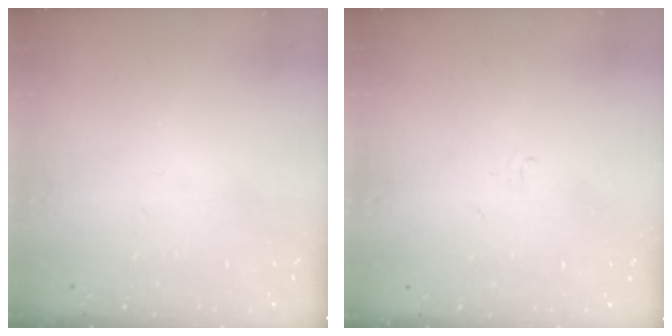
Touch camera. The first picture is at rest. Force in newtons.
{"total": 1.2, "press": 1.2, "slide": 0.4}